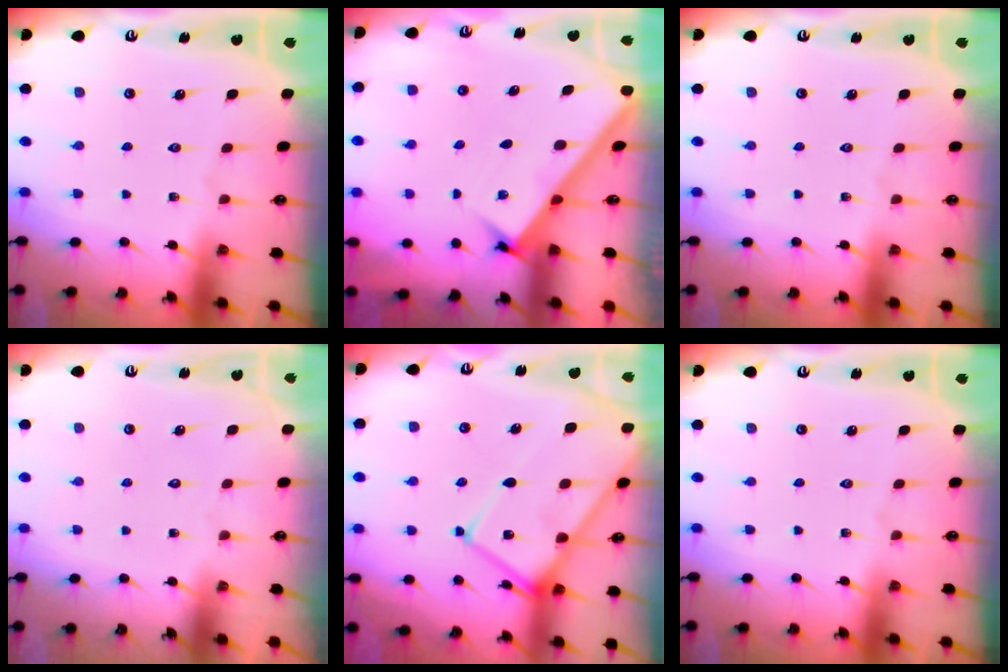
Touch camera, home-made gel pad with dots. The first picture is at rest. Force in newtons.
{"total": 2.7, "press": 2.7, "slide": 0.4}
{"total": 0.0}
{"total": 1.5, "press": 1.5, "slide": 0.0}
{"total": 14.6, "press": 14.5, "slide": 1.8}
{"total": 0.0}